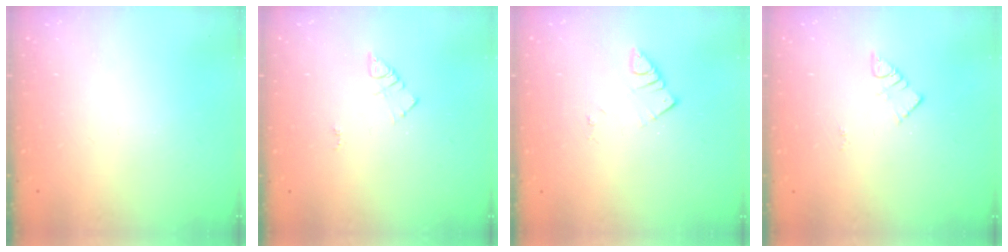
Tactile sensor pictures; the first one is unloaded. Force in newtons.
{"total": 5.1, "press": 5.1, "slide": 0.6}
{"total": 2.7, "press": 2.7, "slide": 0.2}
{"total": 3.8, "press": 3.8, "slide": 0.4}